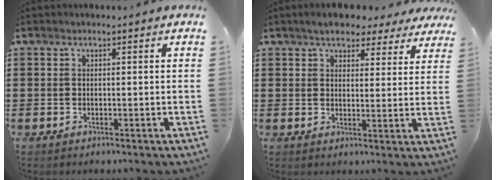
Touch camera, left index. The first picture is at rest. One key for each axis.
{"total": 4.9, "fx": 4.3, "fy": 1.8, "fz": 1.4, "tx": -0.038, "ty": -0.004, "tz": 0.078}